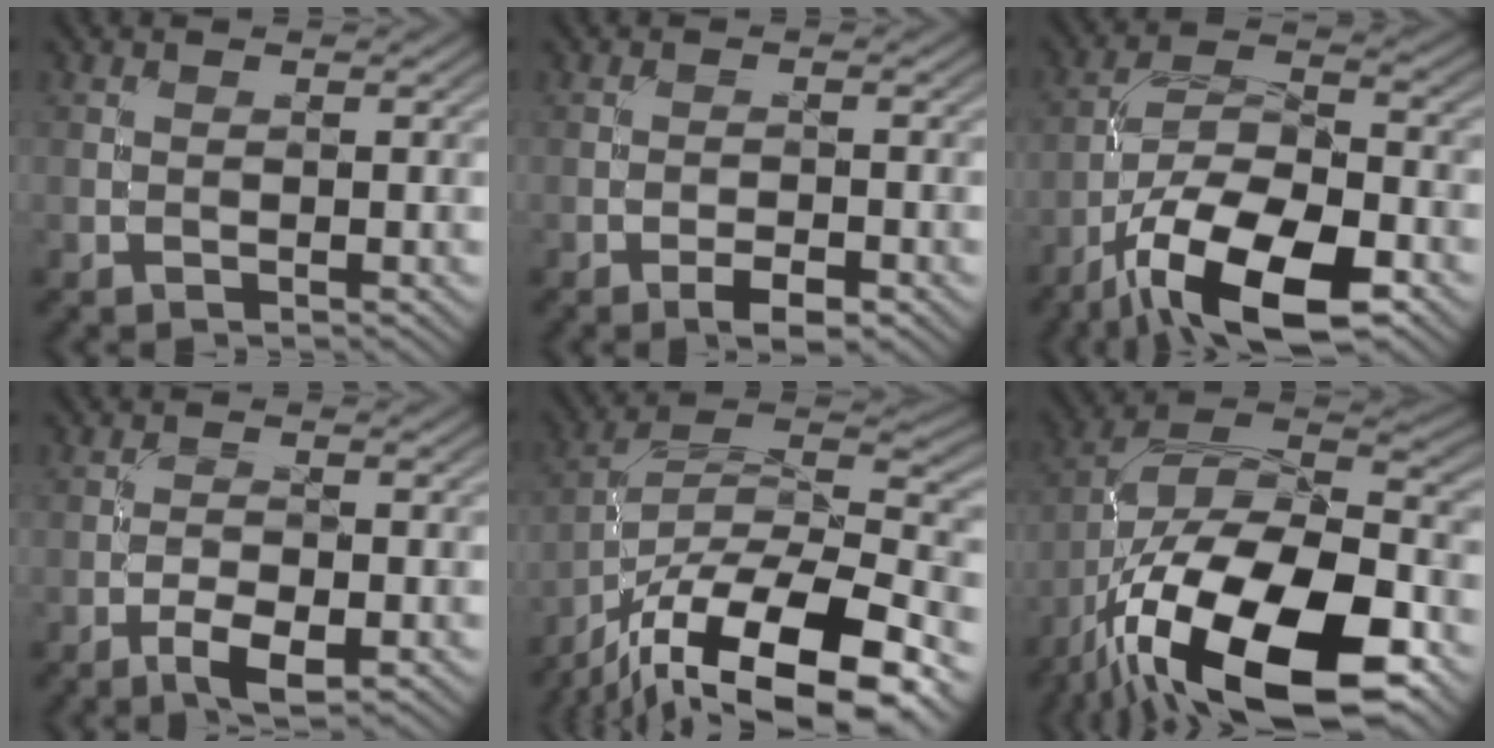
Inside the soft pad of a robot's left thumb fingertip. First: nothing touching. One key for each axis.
{"total": 2.8, "fx": -1.7, "fy": 0.9, "fz": 2.0, "tx": -0.034, "ty": 0.001, "tz": -0.032}
{"total": 14.5, "fx": -8.5, "fy": 5.3, "fz": 10.5, "tx": -0.196, "ty": -0.005, "tz": -0.162}
{"total": 4.0, "fx": -2.2, "fy": 1.2, "fz": 3.1, "tx": -0.053, "ty": 0.002, "tz": -0.039}
{"total": 18.4, "fx": -12.3, "fy": 6.8, "fz": 11.9, "tx": -0.210, "ty": -0.029, "tz": -0.203}
{"total": 19.8, "fx": -10.6, "fy": 8.5, "fz": 14.5, "tx": -0.273, "ty": -0.024, "tz": -0.176}